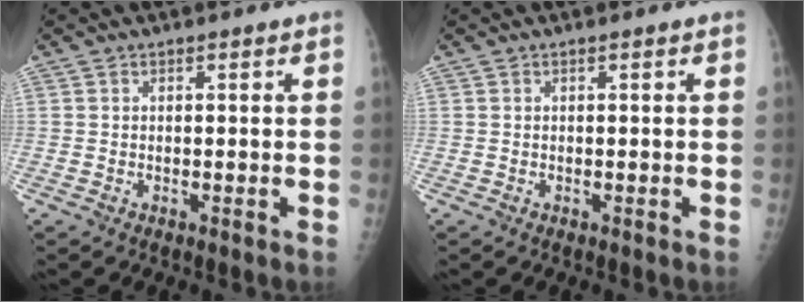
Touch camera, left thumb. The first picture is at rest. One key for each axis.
{"total": 0.0}